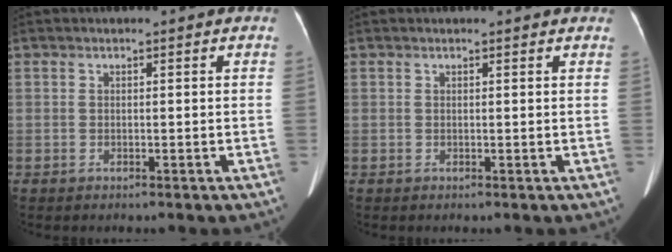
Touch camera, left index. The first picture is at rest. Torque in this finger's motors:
{"motor_torque": [0.30, -0.35, -0.03, -0.02]}